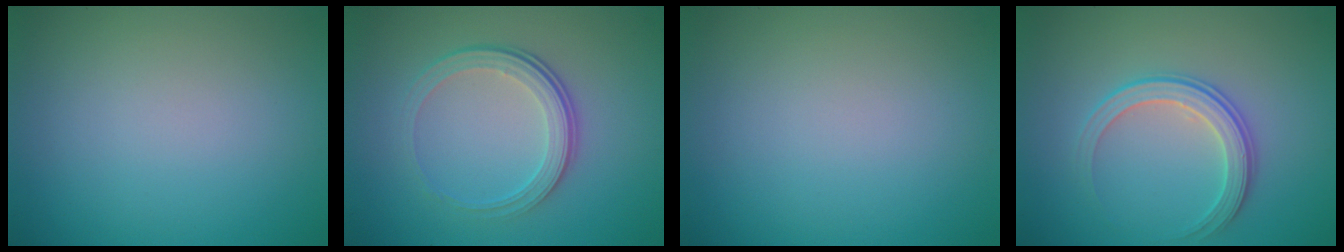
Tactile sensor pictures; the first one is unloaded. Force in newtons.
{"total": 4.2, "press": 2.8, "slide": 3.1}
{"total": 0.0}
{"total": 3.0, "press": 2.8, "slide": 0.9}